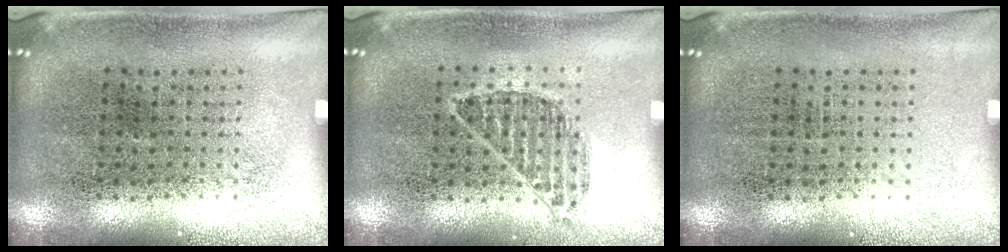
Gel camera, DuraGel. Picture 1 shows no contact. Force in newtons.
{"total": 0.7, "press": 0.7, "slide": 0.2}
{"total": 0.0}